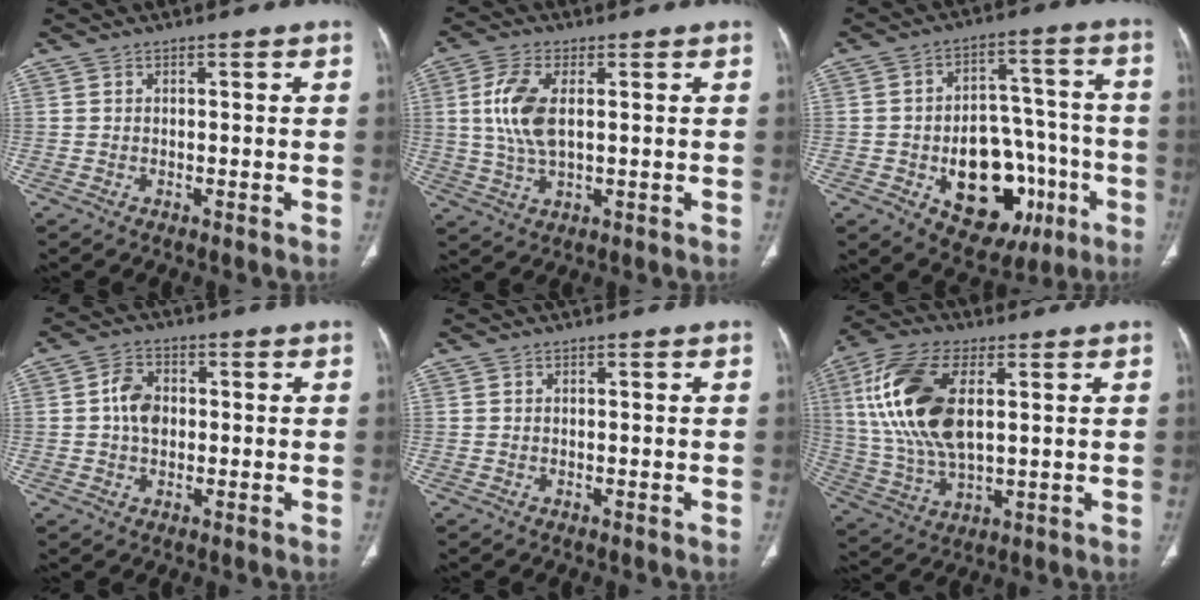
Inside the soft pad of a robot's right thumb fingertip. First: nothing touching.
{"total": 8.9, "force": [1.4, 4.3, 7.7], "torque": [-0.178, -0.002, 0.031]}
{"total": 20.3, "force": [-6.7, 13.0, 14.0], "torque": [-0.152, 0.048, -0.077]}
{"total": 5.5, "force": [0.2, 4.0, 3.8], "torque": [-0.060, 0.009, -0.001]}
{"total": 0.0}
{"total": 18.3, "force": [4.0, 9.1, 15.4], "torque": [-0.326, -0.001, 0.079]}